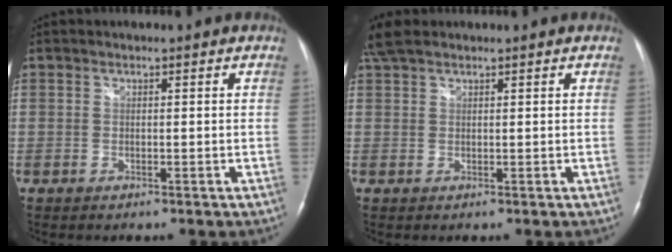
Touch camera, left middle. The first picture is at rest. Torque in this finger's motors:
{"motor_torque": [0.16, -0.19, 0.02, 0.04]}